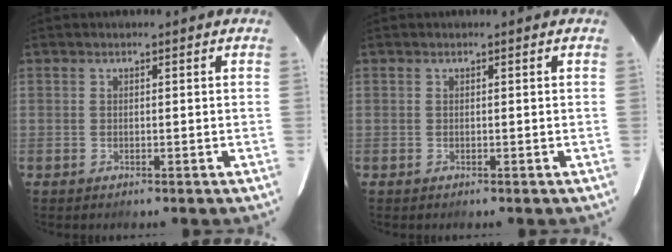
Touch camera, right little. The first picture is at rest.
{"total": 0.0}